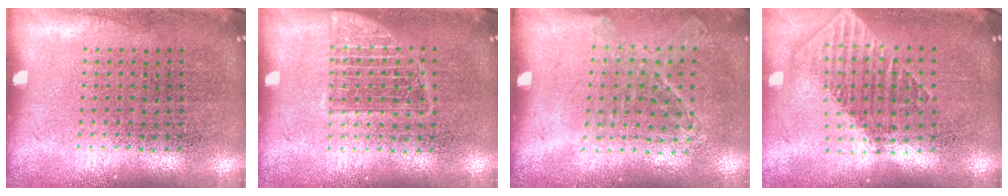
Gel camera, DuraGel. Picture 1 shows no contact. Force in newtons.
{"total": 1.0, "press": 1.0, "slide": 0.2}
{"total": 1.1, "press": 1.0, "slide": 0.5}
{"total": 1.8, "press": 1.5, "slide": 1.1}